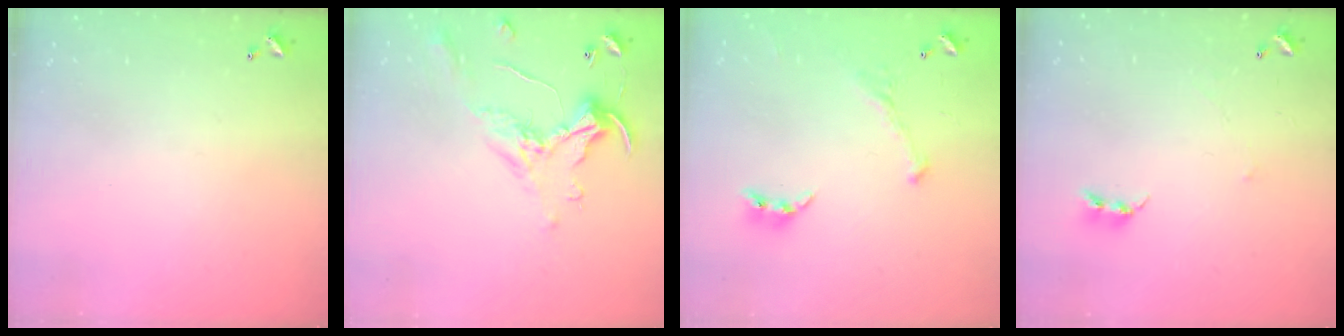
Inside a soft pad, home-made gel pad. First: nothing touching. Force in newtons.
{"total": 1.1, "press": 0.8, "slide": 0.9}
{"total": 2.0, "press": 2.0, "slide": 0.4}
{"total": 2.4, "press": 2.4, "slide": 0.4}